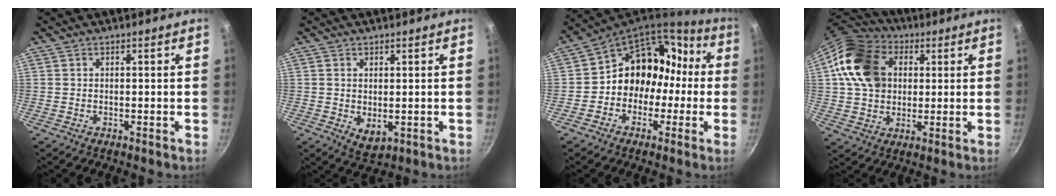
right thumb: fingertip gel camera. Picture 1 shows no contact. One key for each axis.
{"total": 4.0, "fx": 0.0, "fy": 2.4, "fz": 3.2, "tx": -0.050, "ty": -0.014, "tz": 0.006}
{"total": 14.7, "fx": -1.5, "fy": 13.0, "fz": 6.8, "tx": -0.034, "ty": 0.080, "tz": -0.031}
{"total": 17.2, "fx": 3.9, "fy": 13.3, "fz": 10.2, "tx": -0.166, "ty": 0.015, "tz": 0.061}